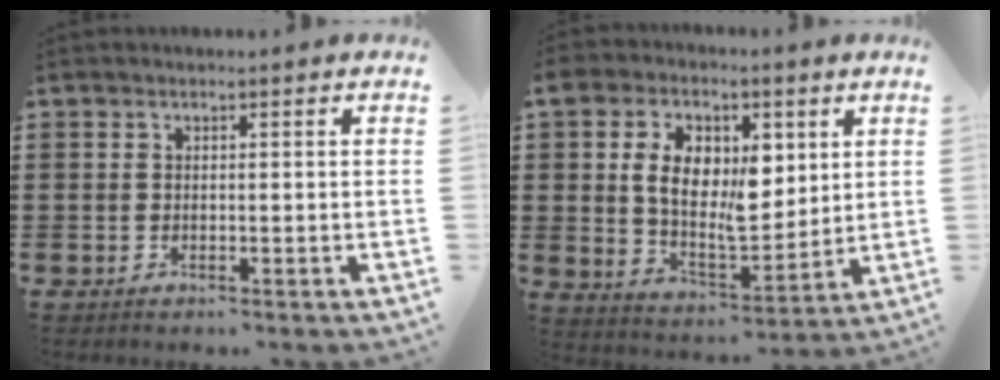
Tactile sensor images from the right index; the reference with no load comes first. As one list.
[{"total": 11.0, "force": [3.3, 6.7, 8.1], "torque": [-0.162, 0.007, 0.061]}]